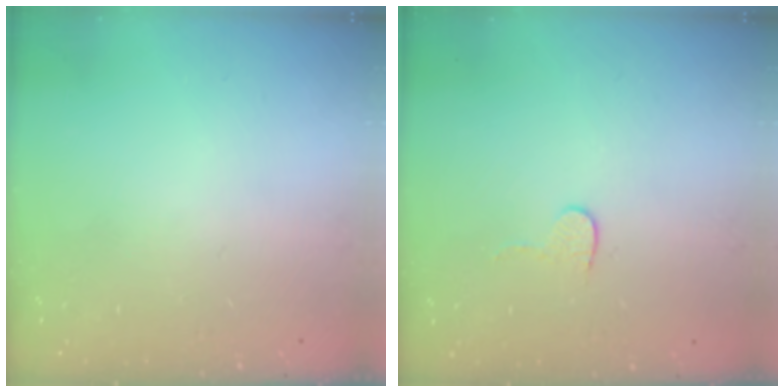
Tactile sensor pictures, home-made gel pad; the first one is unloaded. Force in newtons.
{"total": 4.0, "press": 4.0, "slide": 0.4}